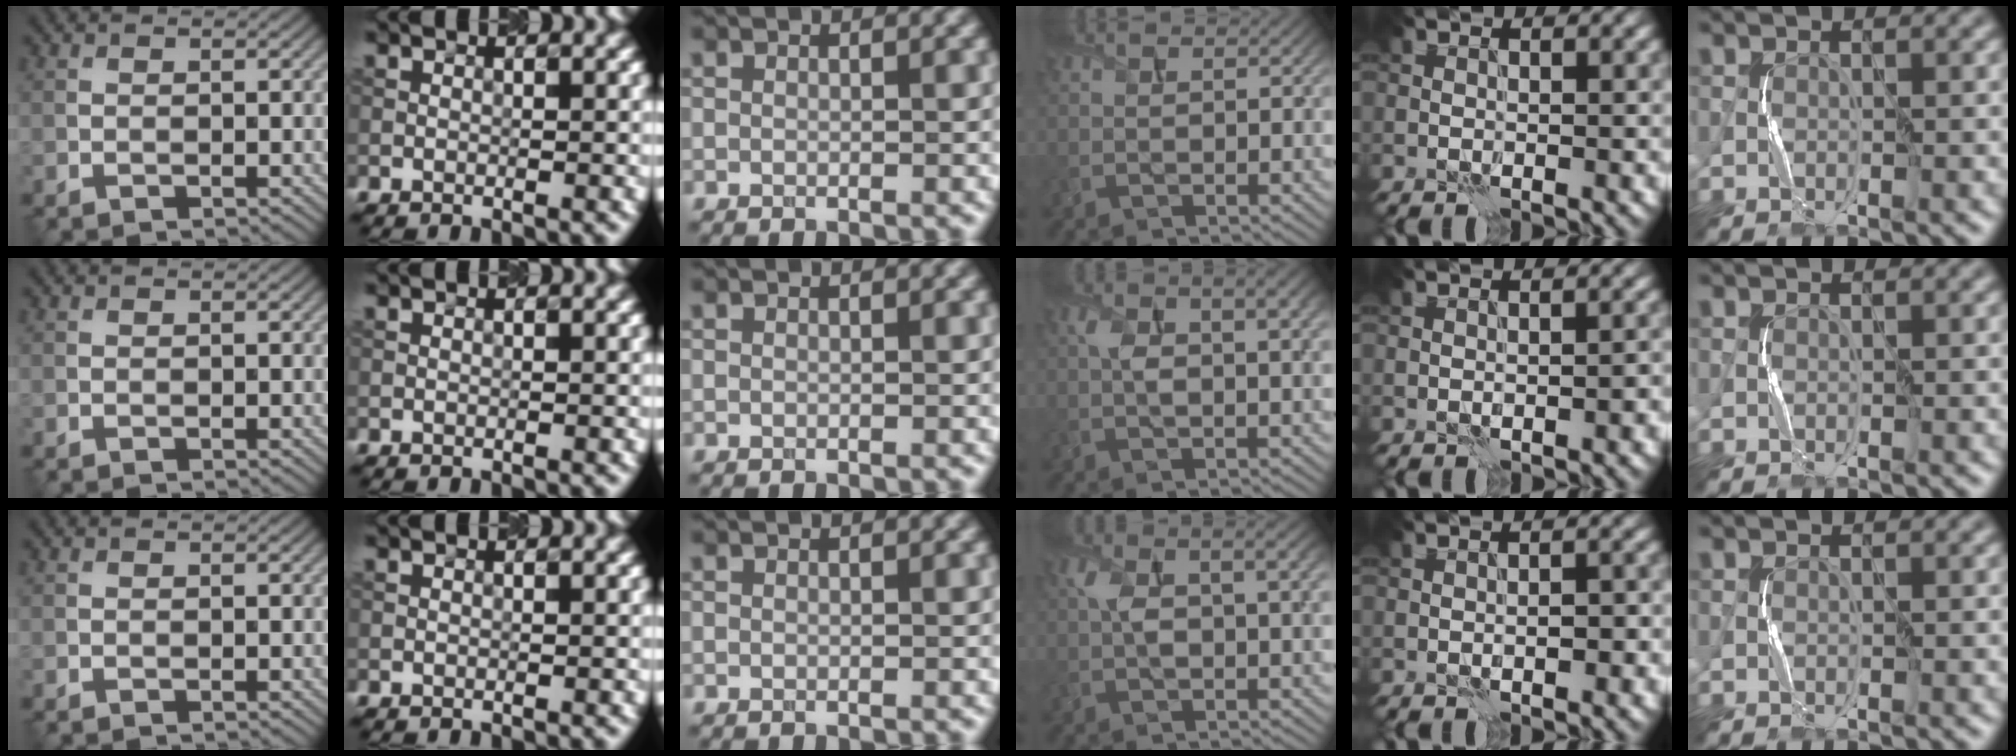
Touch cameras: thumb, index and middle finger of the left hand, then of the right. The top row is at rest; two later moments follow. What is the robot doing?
{"motion": "squeeze", "object": "air blower"}